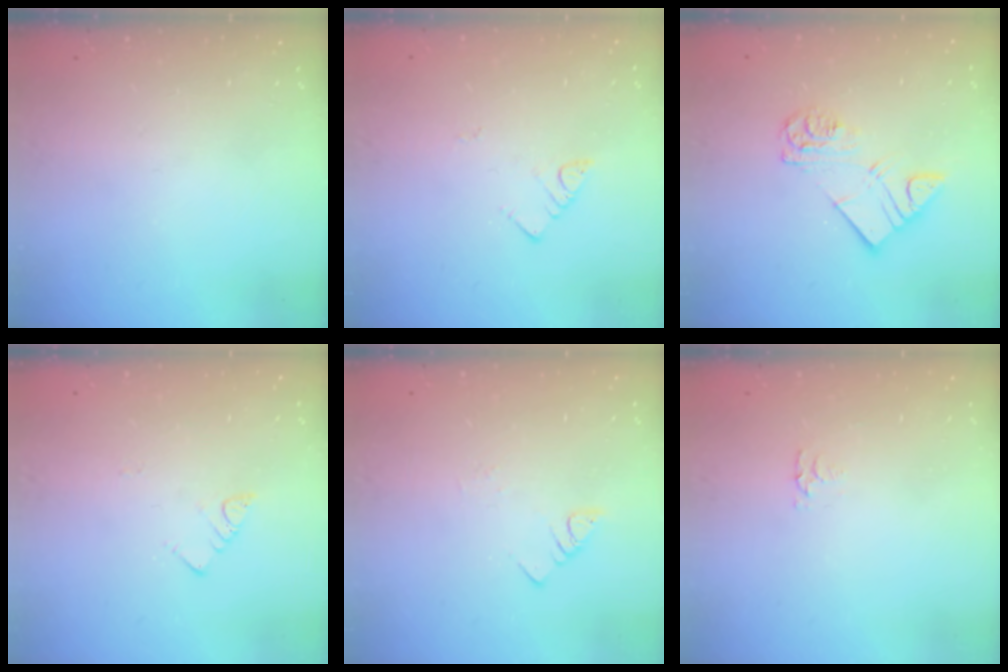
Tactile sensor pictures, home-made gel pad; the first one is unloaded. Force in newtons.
{"total": 2.7, "press": 2.7, "slide": 0.3}
{"total": 10.6, "press": 10.5, "slide": 1.2}
{"total": 3.2, "press": 3.2, "slide": 0.0}
{"total": 2.6, "press": 2.6, "slide": 0.3}
{"total": 2.6, "press": 2.6, "slide": 0.4}